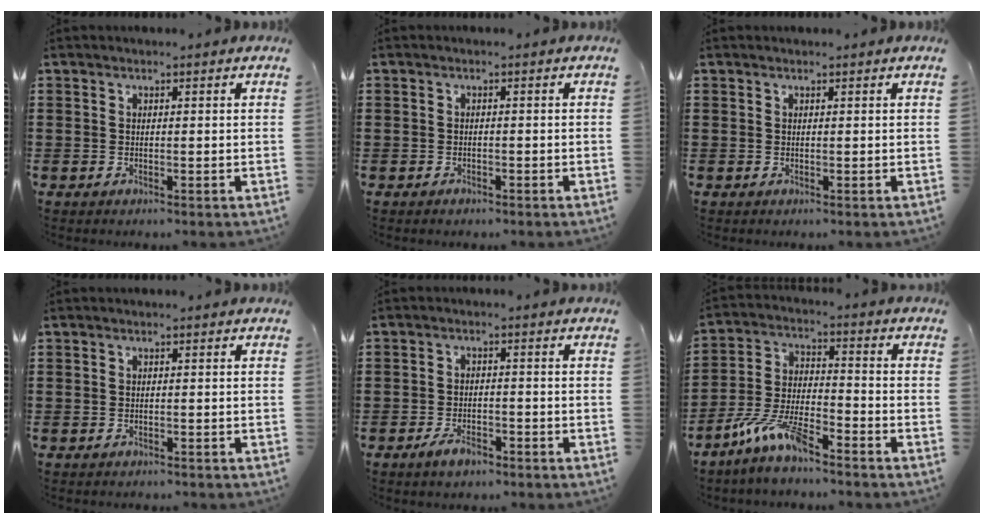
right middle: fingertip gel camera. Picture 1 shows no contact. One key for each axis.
{"total": 0.9, "fx": -0.8, "fy": 0.5, "fz": 0.0, "tx": -0.002, "ty": -0.001, "tz": -0.017}
{"total": 0.0}
{"total": 0.7, "fx": -0.7, "fy": 0.0, "fz": 0.0, "tx": -0.002, "ty": -0.002, "tz": -0.015}
{"total": 3.1, "fx": -2.3, "fy": 1.1, "fz": 1.6, "tx": -0.035, "ty": 0.000, "tz": -0.045}
{"total": 8.5, "fx": -6.8, "fy": 1.4, "fz": 5.0, "tx": -0.120, "ty": -0.006, "tz": -0.134}